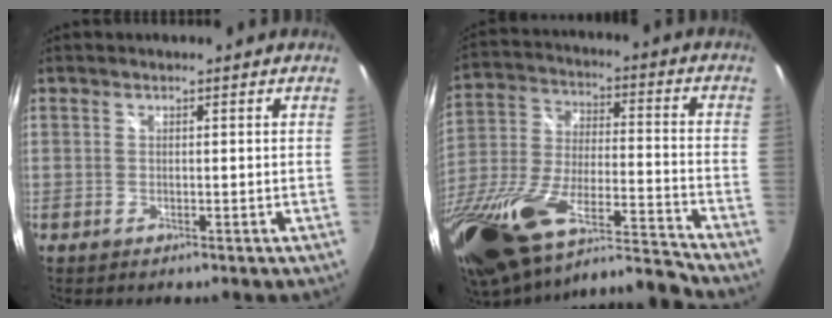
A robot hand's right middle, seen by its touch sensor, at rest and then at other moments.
{"total": 26.0, "force": [-17.8, 6.7, 17.7], "torque": [-0.331, -0.053, -0.305]}